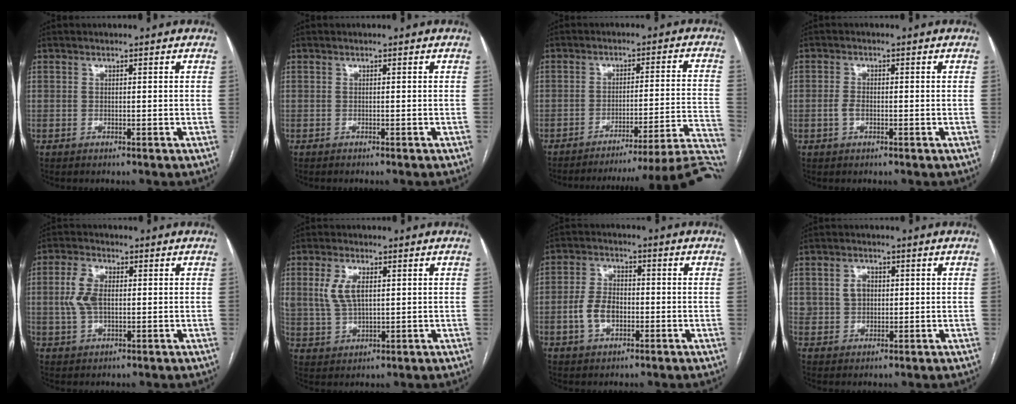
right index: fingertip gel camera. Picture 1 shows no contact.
{"total": 1.2, "force": [-1.1, -0.1, 0.4], "torque": [-0.006, -0.001, -0.014]}
{"total": 23.1, "force": [-21.5, -2.8, 7.9], "torque": [-0.012, -0.008, -0.269]}
{"total": 2.0, "force": [-0.6, 1.1, 1.6], "torque": [-0.037, 0.003, -0.012]}
{"total": 5.6, "force": [0.5, 3.0, 4.7], "torque": [-0.115, 0.012, 0.011]}
{"total": 6.3, "force": [1.8, 3.1, 5.2], "torque": [-0.120, 0.009, 0.043]}
{"total": 6.3, "force": [-1.6, 4.0, 4.7], "torque": [-0.105, 0.012, -0.028]}
{"total": 3.5, "force": [0.7, 2.8, 1.9], "torque": [-0.033, 0.009, 0.017]}